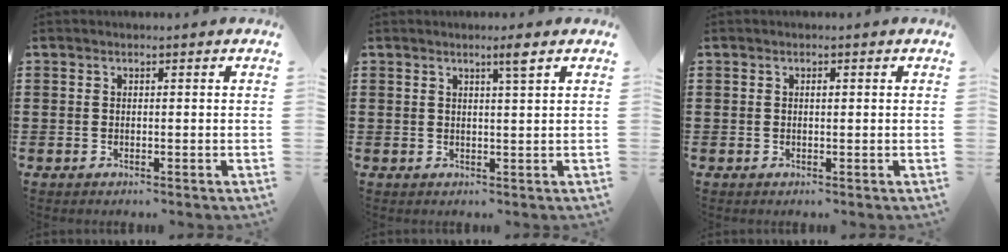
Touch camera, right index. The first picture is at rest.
{"total": 2.6, "force": [1.6, -0.3, 1.9], "torque": [-0.023, -0.011, 0.023]}
{"total": 0.7, "force": [0.1, 0.2, 0.6], "torque": [-0.013, -0.001, 0.002]}